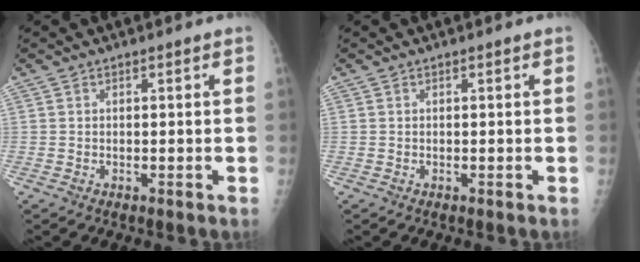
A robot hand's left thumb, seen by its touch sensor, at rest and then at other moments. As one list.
[{"total": 0.0}]